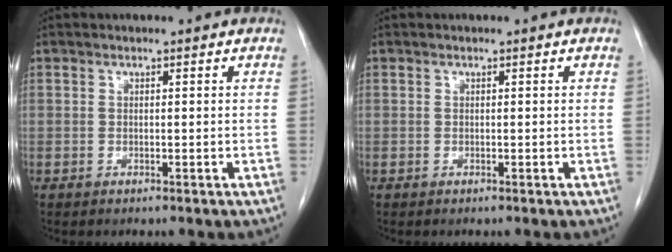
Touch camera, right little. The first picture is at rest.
{"total": 0.0}